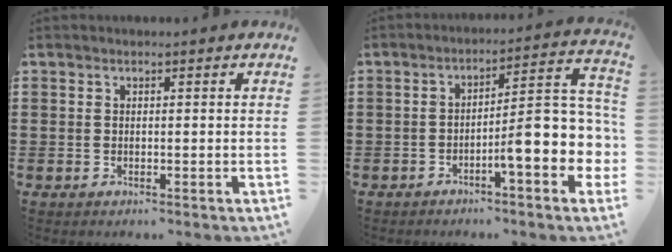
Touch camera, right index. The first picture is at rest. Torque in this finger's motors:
{"motor_torque": [2.14, 0.00, 0.46, 0.17]}